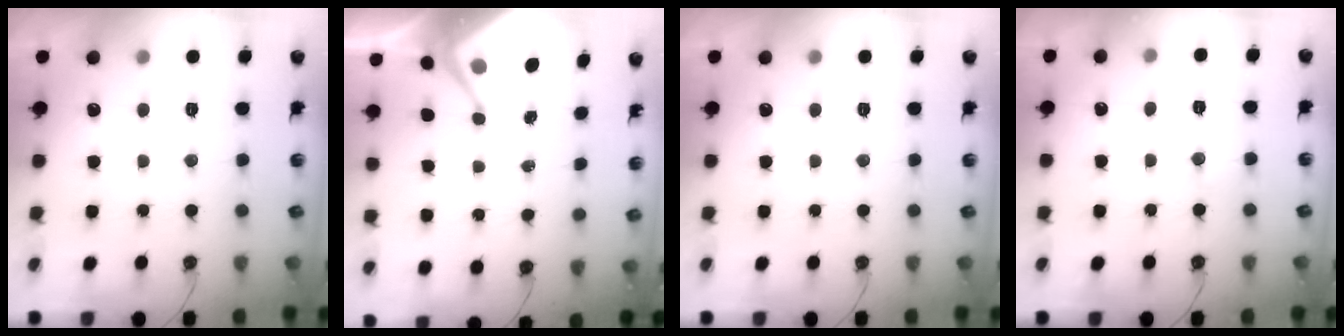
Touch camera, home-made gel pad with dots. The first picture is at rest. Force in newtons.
{"total": 5.6, "press": 5.6, "slide": 0.5}
{"total": 0.0}
{"total": 4.9, "press": 4.8, "slide": 0.8}